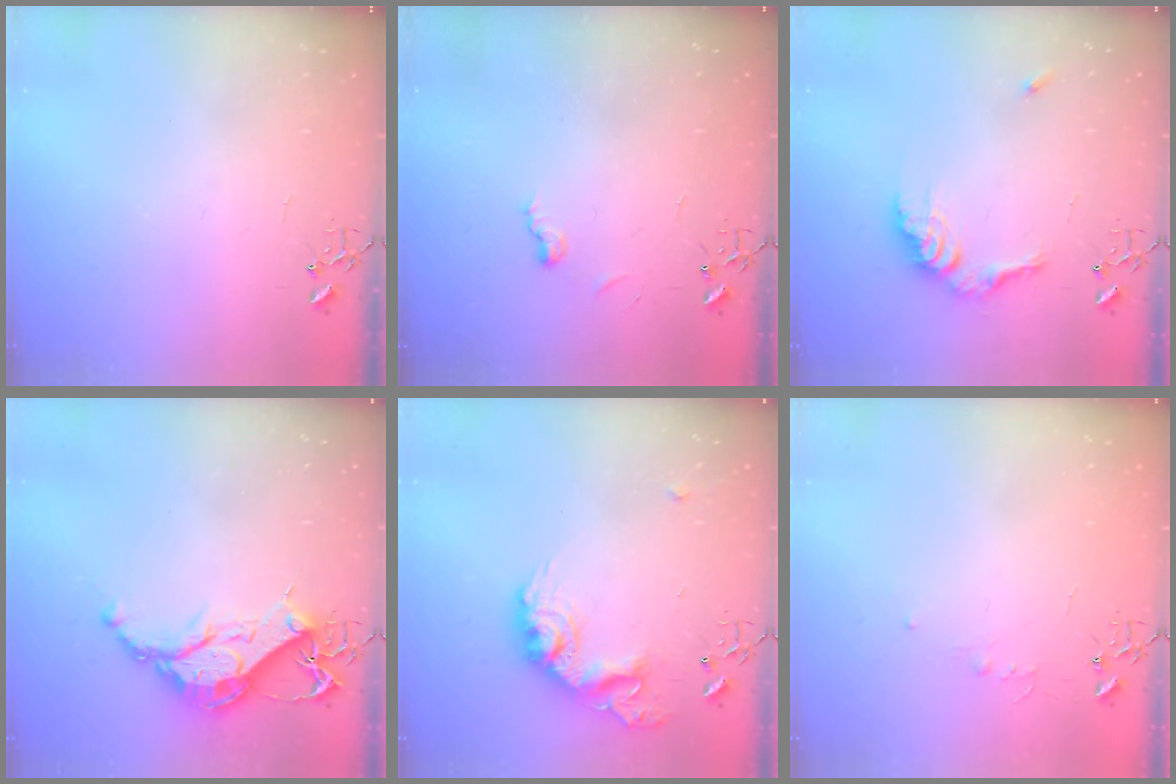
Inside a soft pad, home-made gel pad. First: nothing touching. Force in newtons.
{"total": 5.5, "press": 5.5, "slide": 0.6}
{"total": 13.3, "press": 13.2, "slide": 1.1}
{"total": 13.8, "press": 13.8, "slide": 1.1}
{"total": 17.2, "press": 17.2, "slide": 1.2}
{"total": 3.9, "press": 3.9, "slide": 0.4}